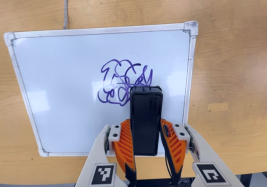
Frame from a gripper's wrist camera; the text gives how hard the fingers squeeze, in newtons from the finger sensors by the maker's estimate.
{"total": 4.1, "left": 2.7, "right": 5.5}